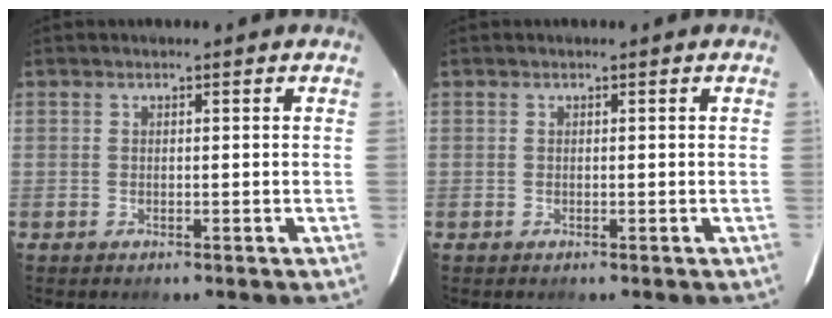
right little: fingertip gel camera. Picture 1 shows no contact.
{"total": 0.0}